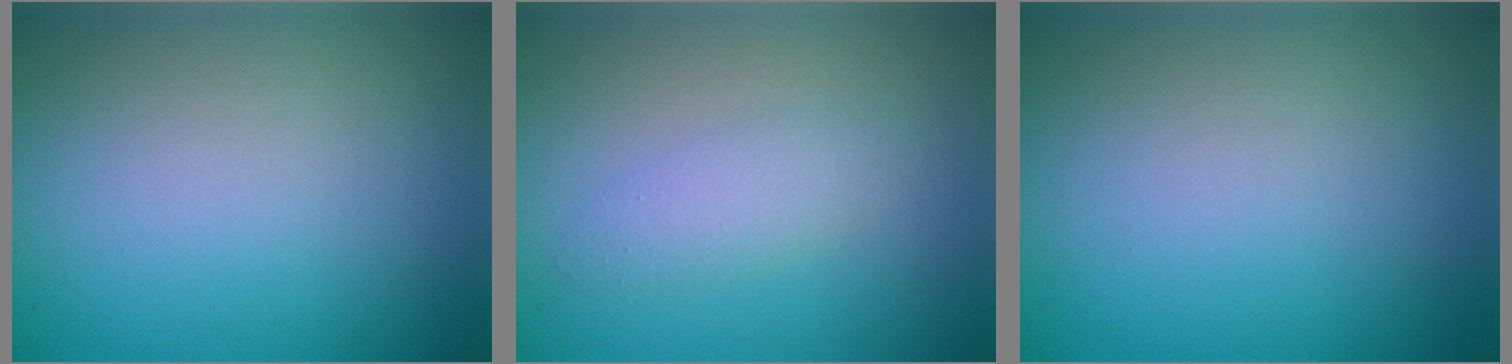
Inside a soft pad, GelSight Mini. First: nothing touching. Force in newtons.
{"total": 2.1, "press": 2.1, "slide": 0.1}
{"total": 0.0}